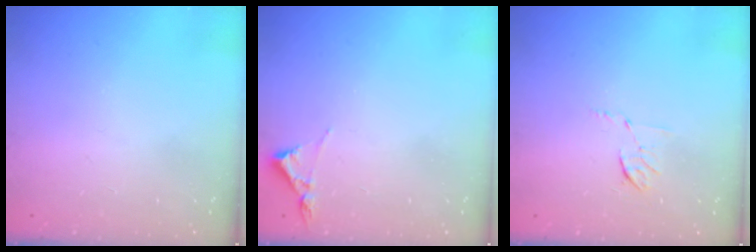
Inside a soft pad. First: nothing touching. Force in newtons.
{"total": 3.2, "press": 3.2, "slide": 0.5}
{"total": 5.7, "press": 5.5, "slide": 1.5}